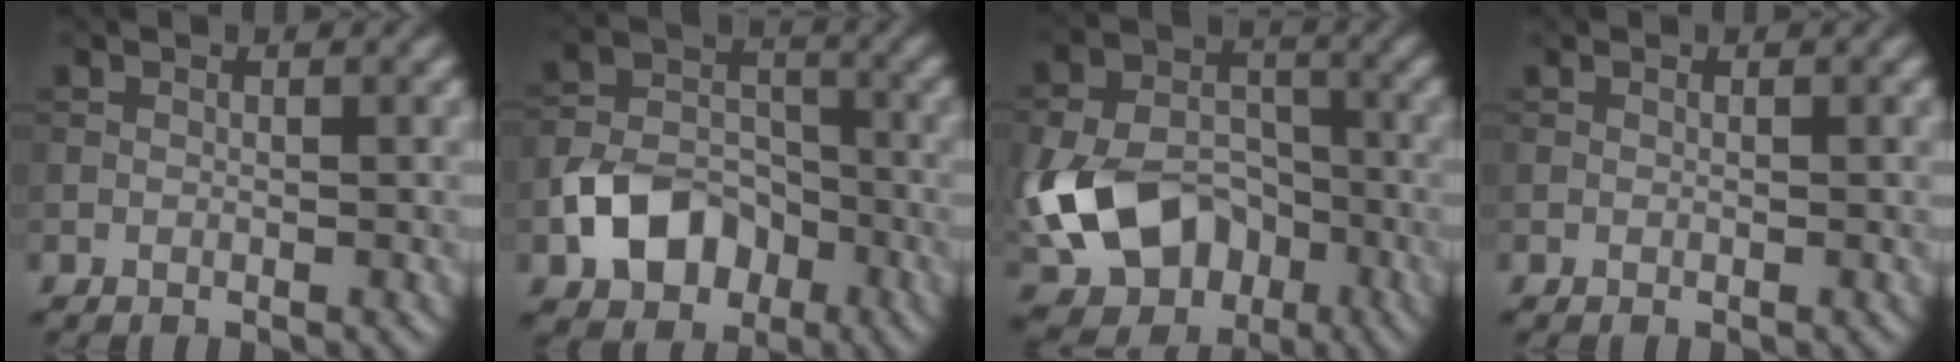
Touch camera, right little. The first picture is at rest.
{"total": 6.5, "force": [-2.9, 4.6, 3.5], "torque": [-0.060, -0.002, -0.058]}
{"total": 11.3, "force": [-3.5, 8.1, 7.0], "torque": [-0.143, -0.017, -0.070]}
{"total": 0.0}